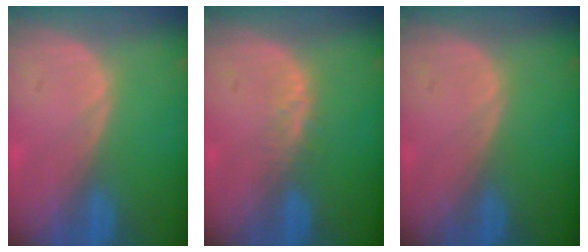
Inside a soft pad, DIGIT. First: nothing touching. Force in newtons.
{"total": 2.1, "press": 2.1, "slide": 0.2}
{"total": 0.0}